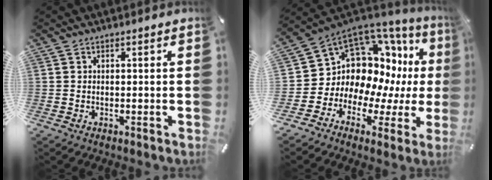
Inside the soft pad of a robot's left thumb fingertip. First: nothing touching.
{"total": 12.9, "force": [4.2, 10.4, 6.4], "torque": [-0.127, -0.077, 0.085]}